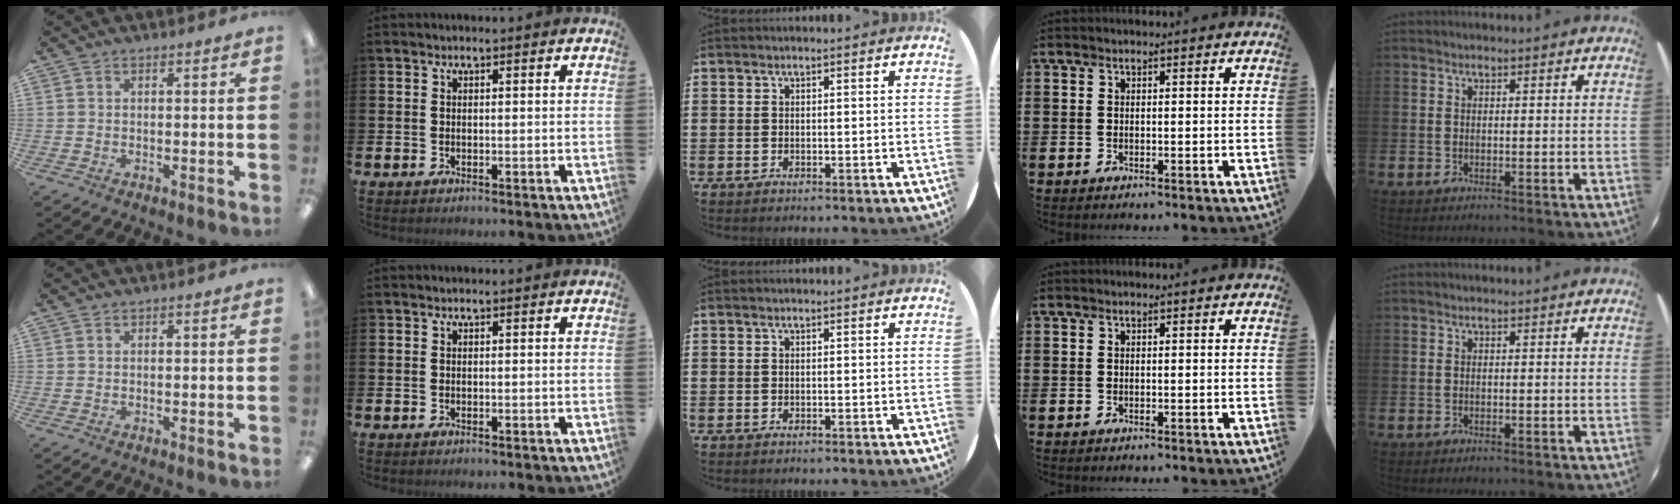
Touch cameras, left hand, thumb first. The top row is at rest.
{}